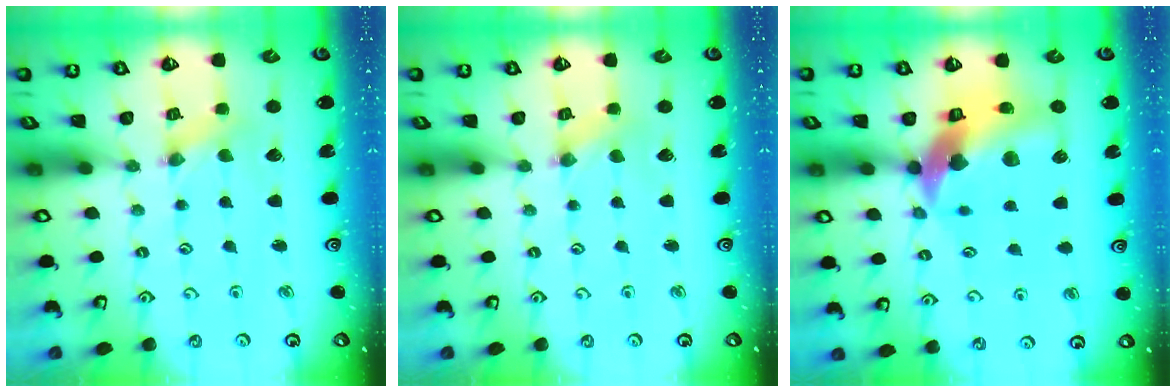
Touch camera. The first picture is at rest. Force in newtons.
{"total": 0.0}
{"total": 16.4, "press": 16.2, "slide": 2.3}